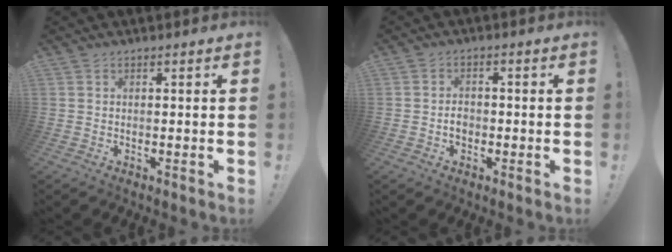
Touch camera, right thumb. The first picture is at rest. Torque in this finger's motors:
{"motor_torque": [0.22, 0.17, 0.21, -0.05, 0.00]}